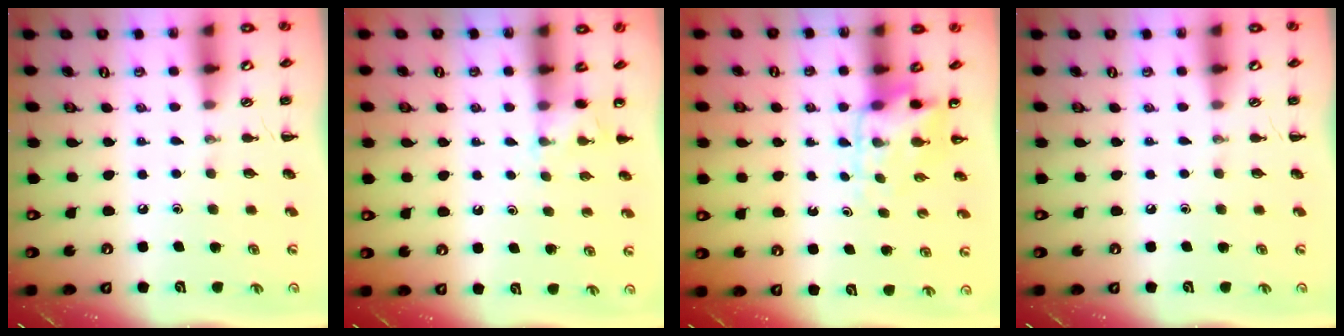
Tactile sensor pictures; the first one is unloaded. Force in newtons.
{"total": 4.2, "press": 4.0, "slide": 1.1}
{"total": 4.6, "press": 4.6, "slide": 0.5}
{"total": 0.0}